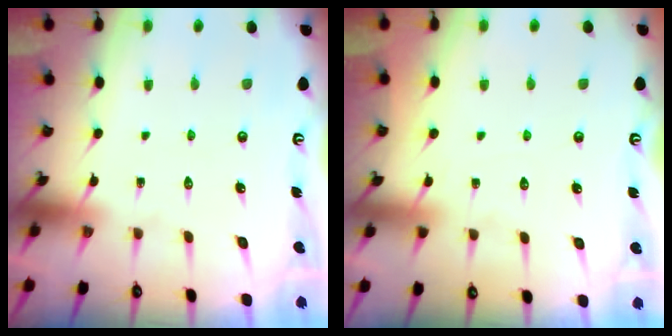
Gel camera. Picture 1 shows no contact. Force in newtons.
{"total": 3.6, "press": 3.6, "slide": 0.4}